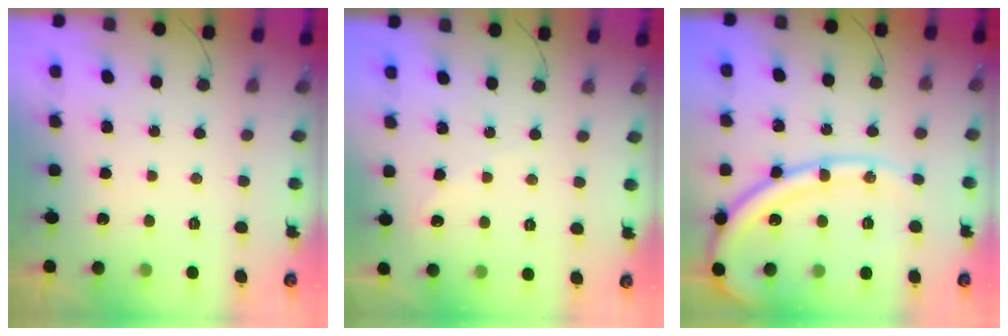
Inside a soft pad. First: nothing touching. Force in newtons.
{"total": 3.1, "press": 3.0, "slide": 0.4}
{"total": 16.6, "press": 16.5, "slide": 1.9}